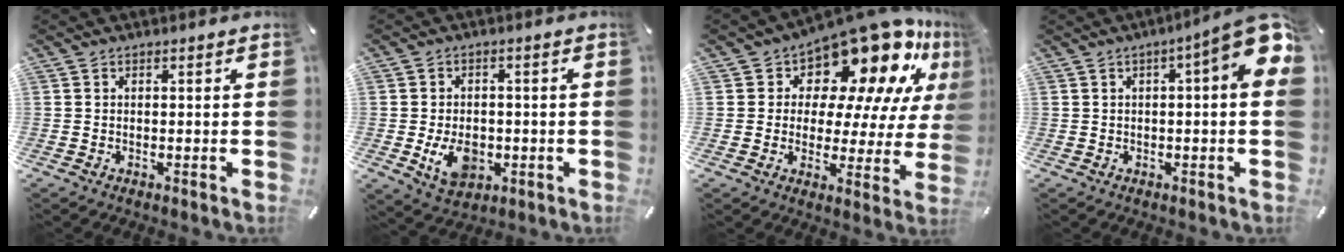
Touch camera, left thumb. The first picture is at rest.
{"total": 8.3, "force": [-2.0, 6.0, 5.3], "torque": [-0.102, 0.001, -0.035]}
{"total": 18.0, "force": [13.2, 8.3, 9.0], "torque": [-0.139, -0.112, 0.224]}
{"total": 10.0, "force": [3.4, 1.9, 9.2], "torque": [-0.121, -0.032, 0.052]}